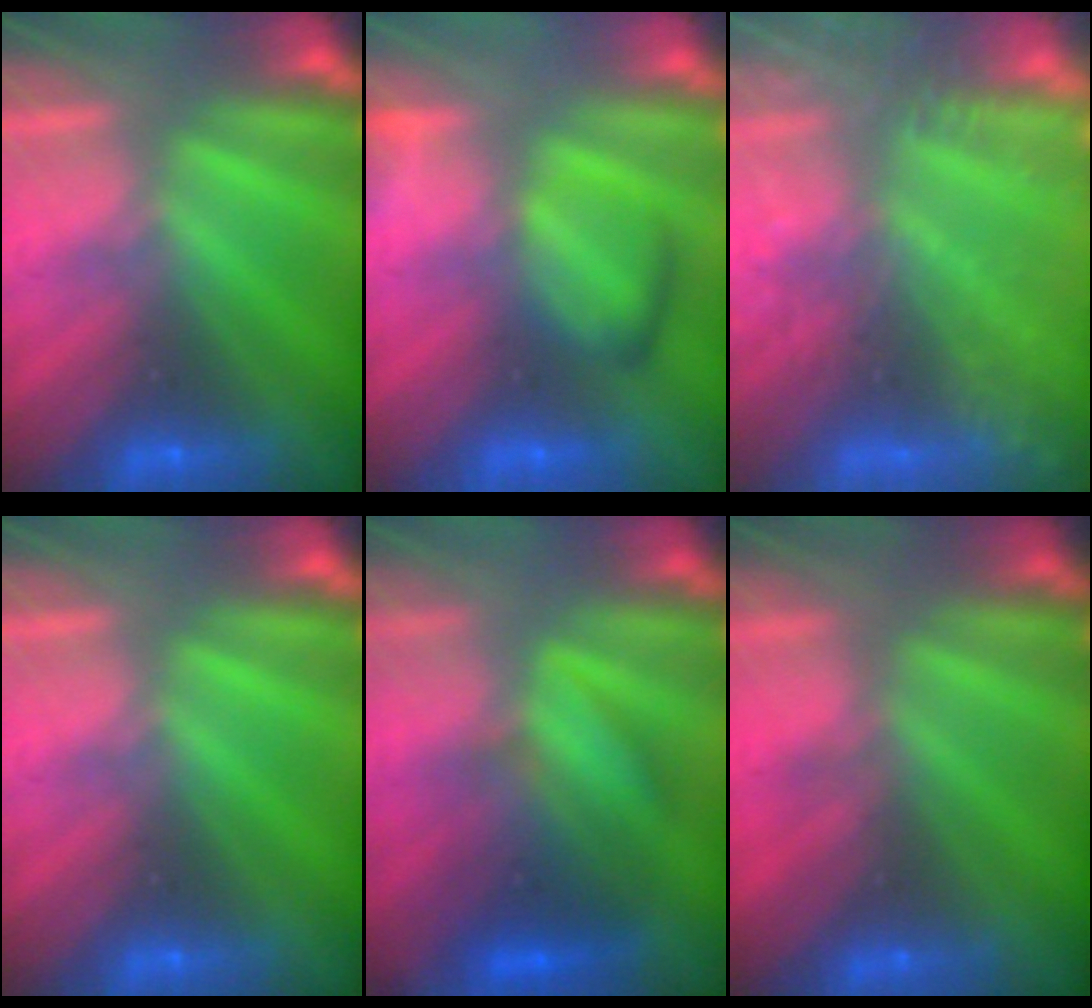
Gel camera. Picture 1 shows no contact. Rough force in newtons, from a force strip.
{"total": 2.5}
{"total": 6.5}
{"total": 0.0}
{"total": 3.3}
{"total": 2.1}